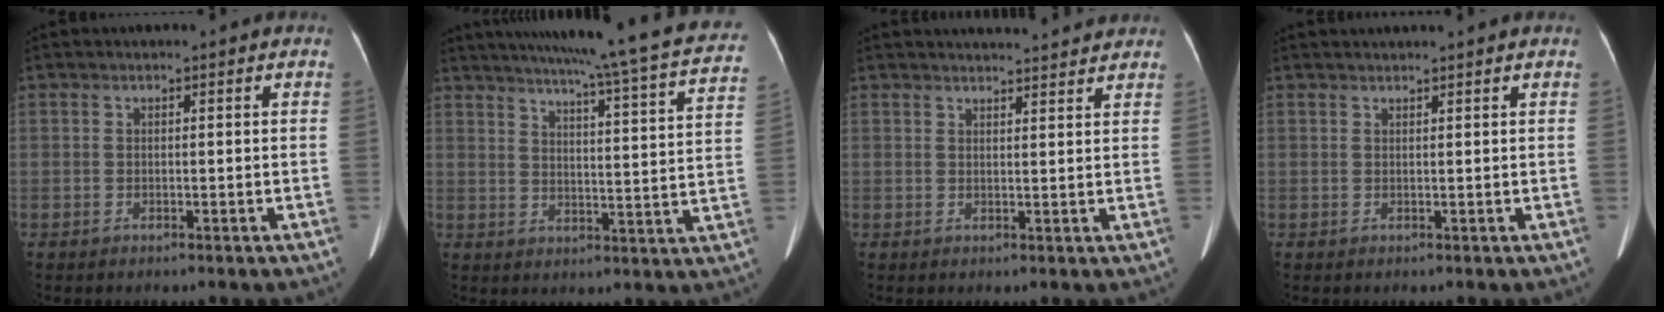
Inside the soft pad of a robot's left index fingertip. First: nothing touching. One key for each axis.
{"total": 26.3, "fx": 22.9, "fy": 0.8, "fz": 13.0, "tx": -0.193, "ty": -0.045, "tz": 0.275}
{"total": 7.6, "fx": 7.4, "fy": 0.6, "fz": 1.7, "tx": -0.021, "ty": 0.014, "tz": 0.080}
{"total": 3.2, "fx": 3.0, "fy": -0.3, "fz": 1.0, "tx": -0.011, "ty": 0.027, "tz": 0.042}